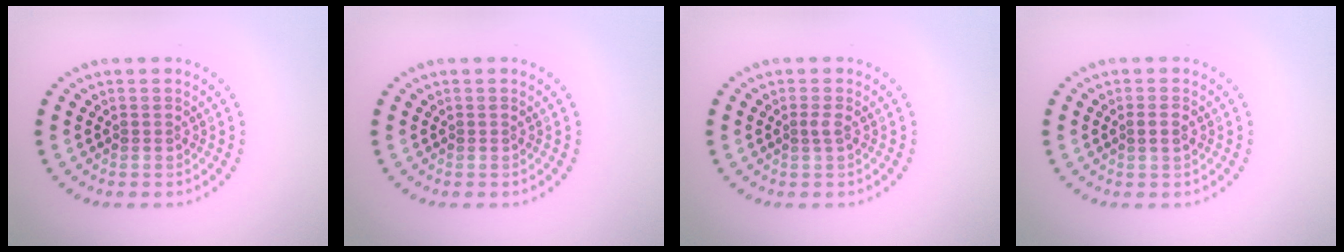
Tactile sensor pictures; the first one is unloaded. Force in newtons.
{"total": 0.0}
{"total": 0.6, "press": 0.5, "slide": 0.3}
{"total": 1.0, "press": 1.0, "slide": 0.4}